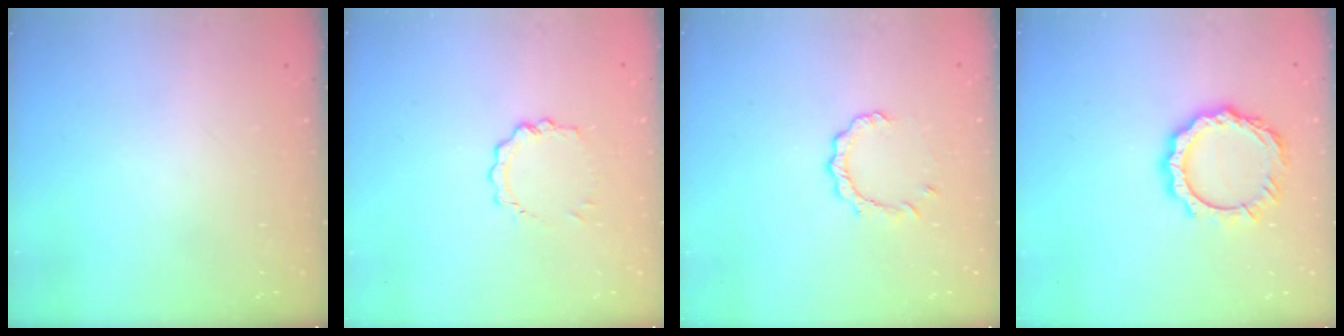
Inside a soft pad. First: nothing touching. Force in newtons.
{"total": 4.0, "press": 3.9, "slide": 0.4}
{"total": 3.7, "press": 3.7, "slide": 0.3}
{"total": 12.1, "press": 12.1, "slide": 1.0}